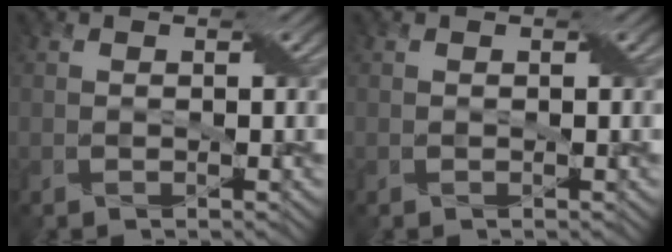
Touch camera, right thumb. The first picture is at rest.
{"total": 0.0}